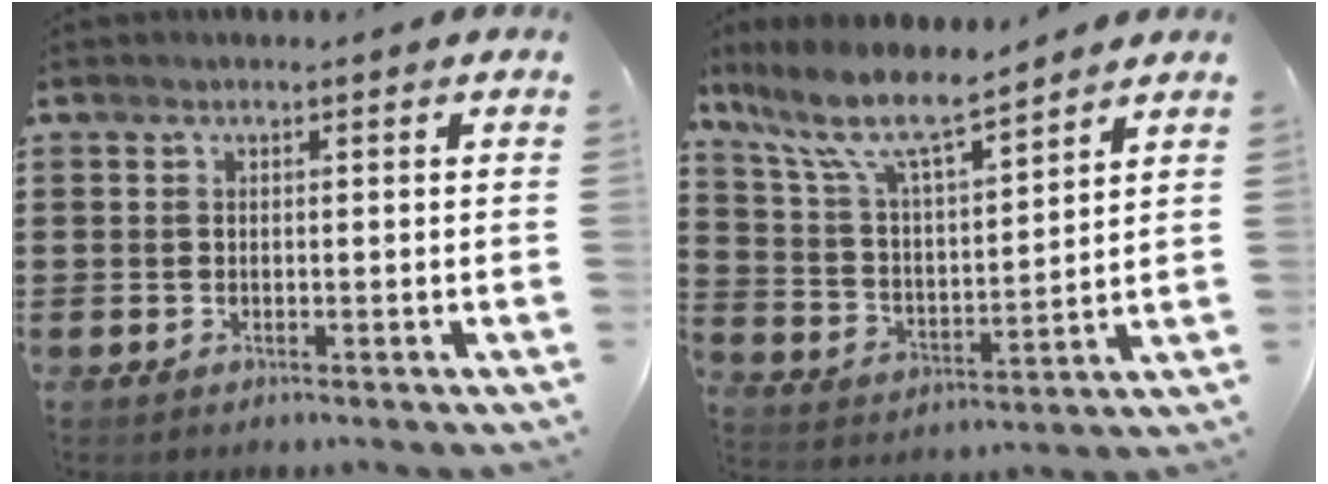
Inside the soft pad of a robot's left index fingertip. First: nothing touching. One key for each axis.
{"total": 9.6, "fx": 7.8, "fy": 1.8, "fz": 5.3, "tx": -0.135, "ty": -0.041, "tz": 0.133}